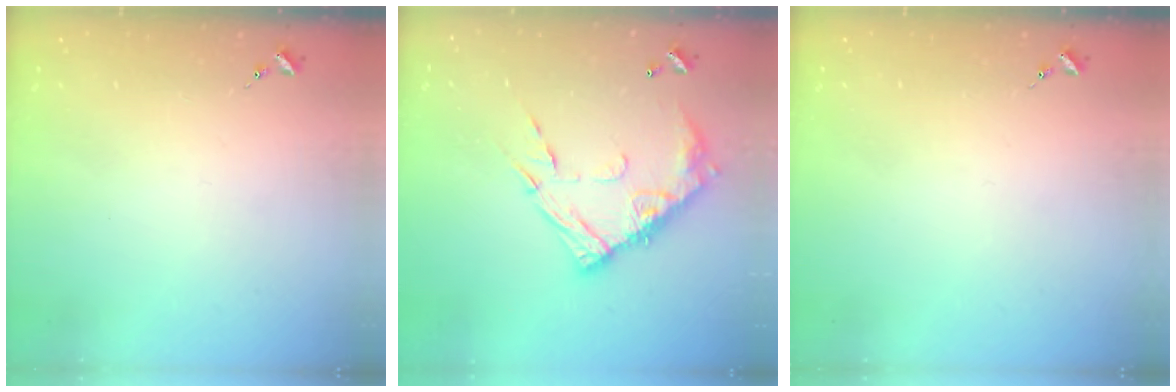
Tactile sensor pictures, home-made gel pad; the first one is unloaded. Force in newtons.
{"total": 16.0, "press": 15.9, "slide": 1.4}
{"total": 0.0}